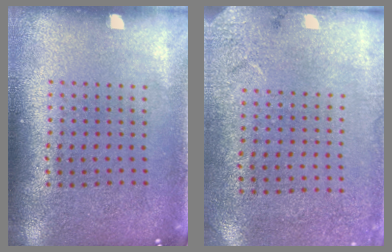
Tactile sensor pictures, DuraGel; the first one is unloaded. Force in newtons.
{"total": 2.6, "press": 2.1, "slide": 1.6}